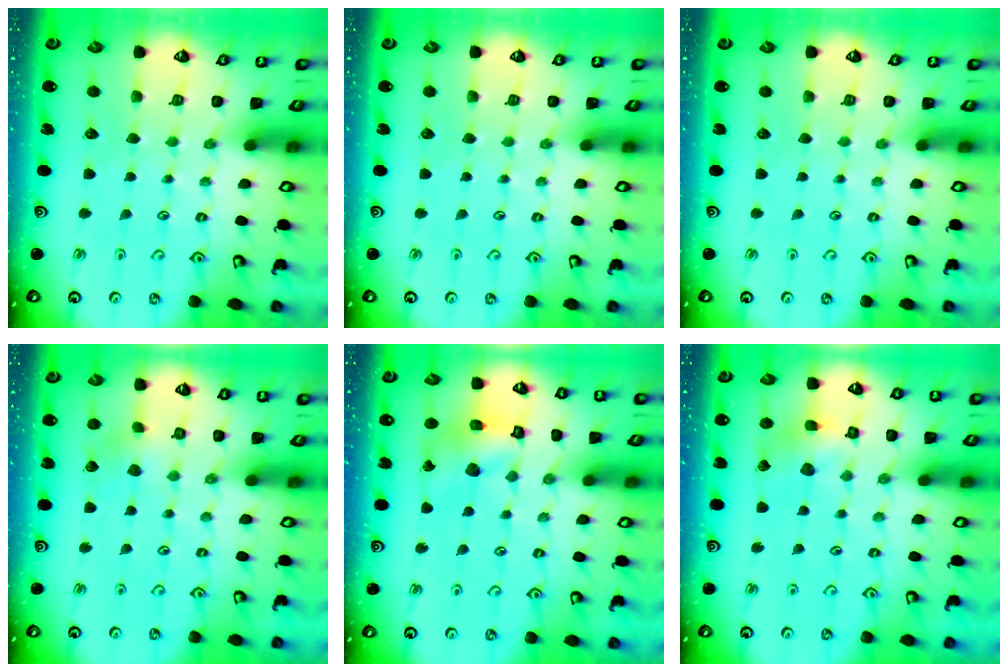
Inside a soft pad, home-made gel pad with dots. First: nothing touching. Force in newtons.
{"total": 0.0}
{"total": 0.0}
{"total": 2.9, "press": 2.8, "slide": 0.8}
{"total": 12.2, "press": 12.1, "slide": 1.4}
{"total": 5.9, "press": 5.9, "slide": 0.5}